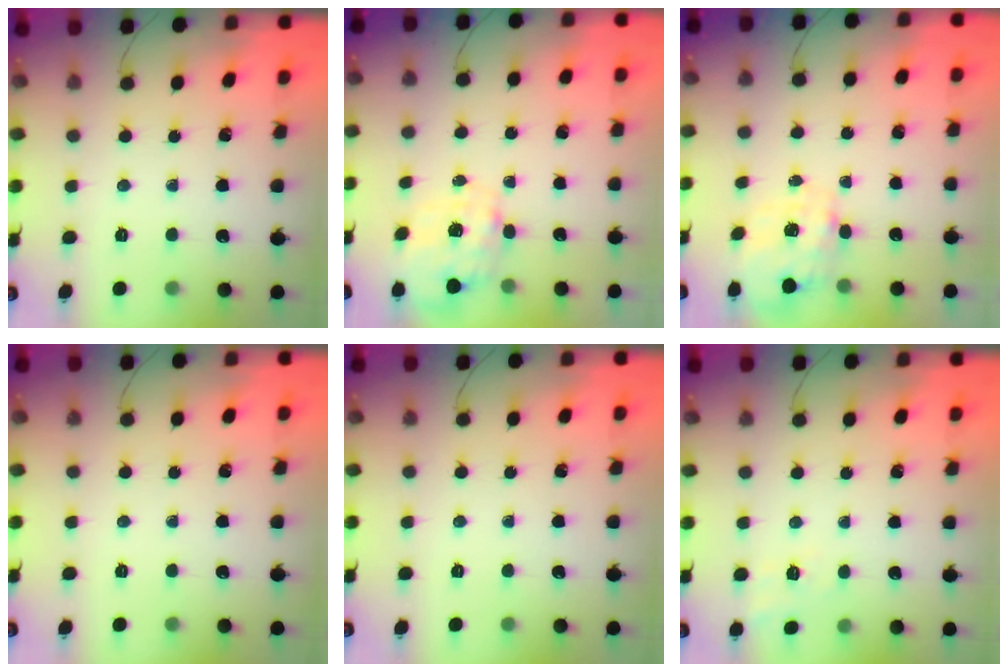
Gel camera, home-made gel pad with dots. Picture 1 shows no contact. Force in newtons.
{"total": 2.8, "press": 2.6, "slide": 0.9}
{"total": 3.8, "press": 3.7, "slide": 0.9}
{"total": 0.0}
{"total": 0.0}
{"total": 8.2, "press": 7.9, "slide": 2.0}